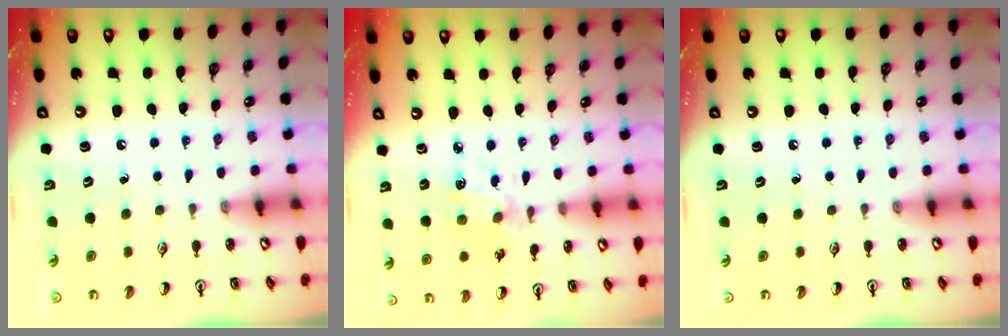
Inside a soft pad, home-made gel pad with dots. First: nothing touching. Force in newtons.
{"total": 4.2, "press": 4.0, "slide": 1.4}
{"total": 0.0}